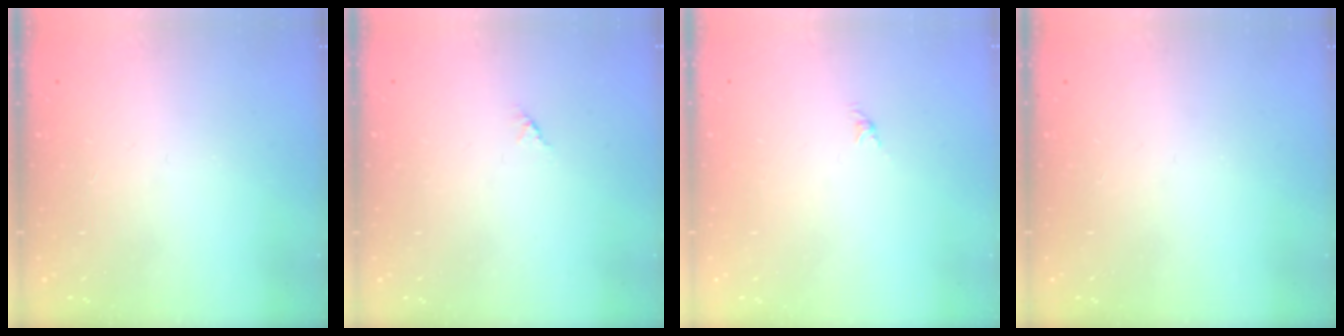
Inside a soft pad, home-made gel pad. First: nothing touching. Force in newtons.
{"total": 1.2, "press": 1.2, "slide": 0.3}
{"total": 0.0}
{"total": 0.0}